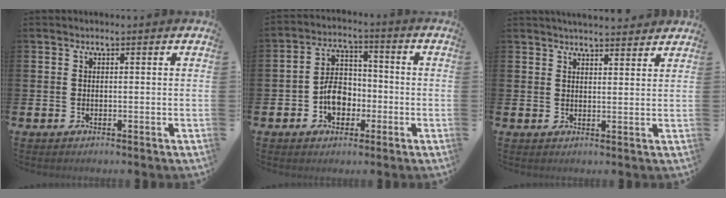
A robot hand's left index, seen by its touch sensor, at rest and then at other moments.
{"total": 6.0, "force": [-1.7, 4.3, 3.8], "torque": [-0.069, 0.015, -0.033]}
{"total": 3.6, "force": [3.5, 0.3, 0.3], "torque": [-0.008, -0.015, 0.064]}